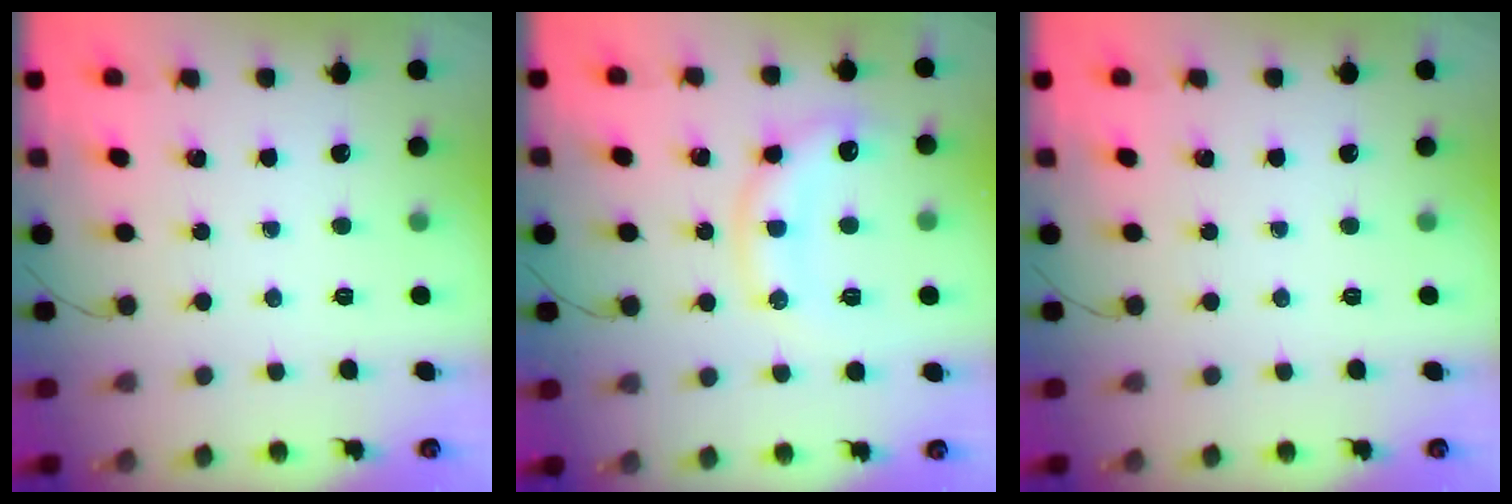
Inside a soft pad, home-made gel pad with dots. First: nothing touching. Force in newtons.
{"total": 11.5, "press": 11.5, "slide": 1.0}
{"total": 0.0}